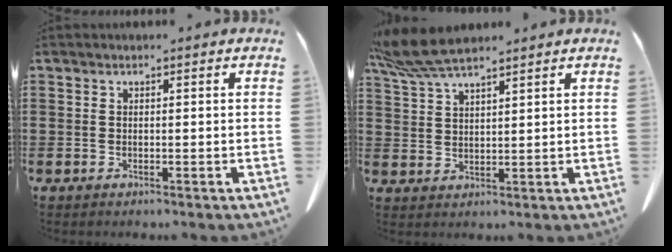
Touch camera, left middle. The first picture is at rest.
{"total": 6.7, "force": [5.6, 1.0, 3.6], "torque": [-0.086, -0.007, 0.106]}